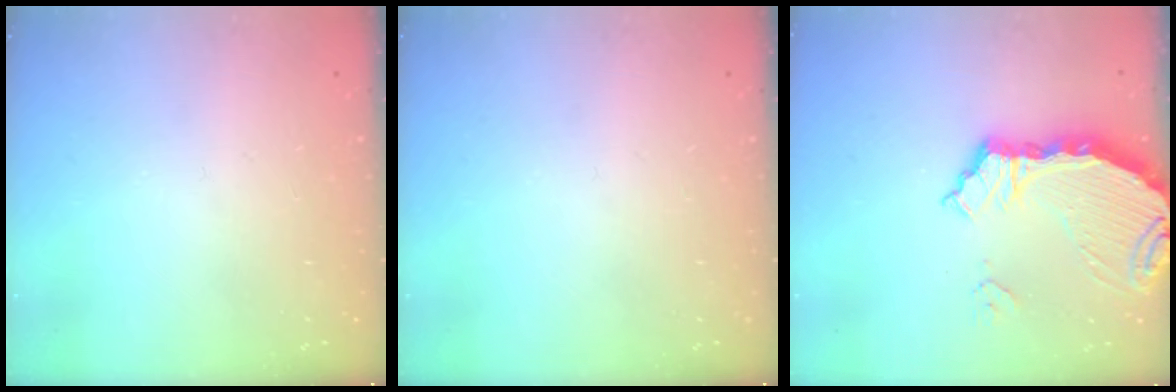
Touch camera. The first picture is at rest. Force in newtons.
{"total": 0.0}
{"total": 7.9, "press": 7.0, "slide": 3.8}